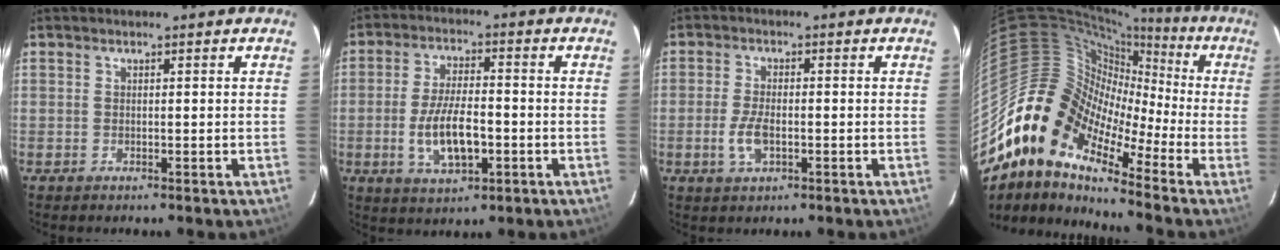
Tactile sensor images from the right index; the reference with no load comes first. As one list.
[{"total": 9.9, "force": [-2.6, 4.0, 8.6], "torque": [-0.171, -0.007, -0.041]}, {"total": 4.8, "force": [-1.4, 2.2, 4.0], "torque": [-0.090, -0.003, -0.027]}, {"total": 12.9, "force": [-5.7, 8.7, 7.6], "torque": [-0.112, 0.013, -0.131]}]